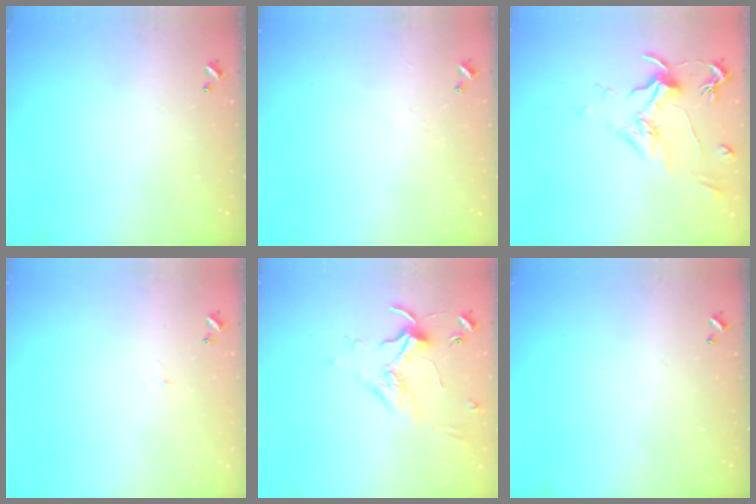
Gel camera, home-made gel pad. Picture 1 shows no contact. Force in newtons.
{"total": 3.1, "press": 3.0, "slide": 0.6}
{"total": 2.0, "press": 1.7, "slide": 0.9}
{"total": 0.8, "press": 0.7, "slide": 0.5}
{"total": 1.7, "press": 1.7, "slide": 0.4}
{"total": 0.0}